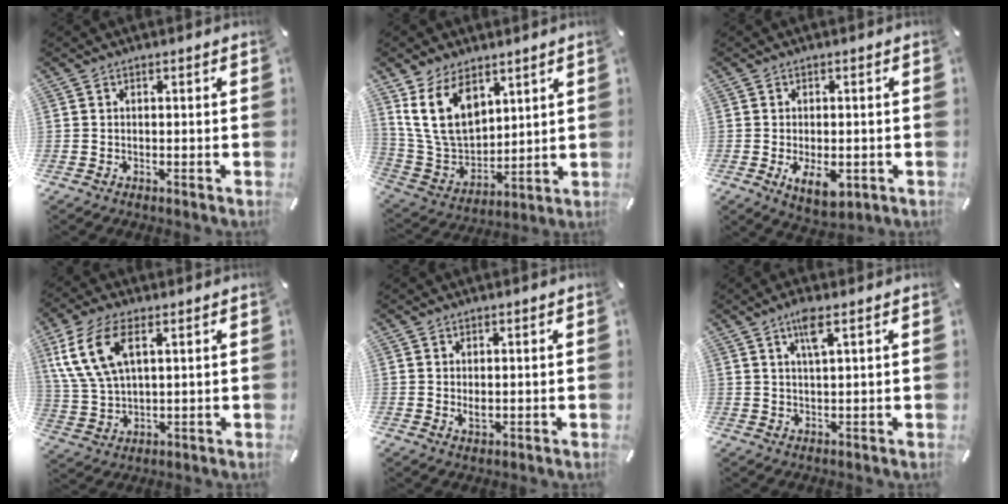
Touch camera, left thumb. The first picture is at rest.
{"total": 14.7, "force": [7.1, 9.9, 8.1], "torque": [-0.199, -0.032, 0.135]}
{"total": 6.4, "force": [-1.6, 3.6, 5.1], "torque": [-0.091, -0.007, -0.030]}
{"total": 12.0, "force": [5.0, 6.5, 8.7], "torque": [-0.210, -0.001, 0.090]}
{"total": 2.0, "force": [0.5, 1.3, 1.5], "torque": [-0.023, -0.002, 0.007]}
{"total": 5.2, "force": [2.9, 0.8, 4.2], "torque": [-0.091, 0.004, 0.048]}